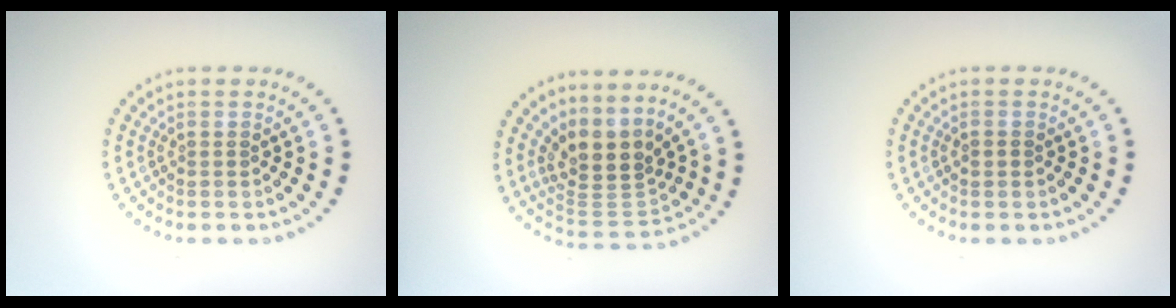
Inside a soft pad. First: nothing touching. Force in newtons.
{"total": 4.2, "press": 3.1, "slide": 2.8}
{"total": 0.9, "press": 0.9, "slide": 0.1}